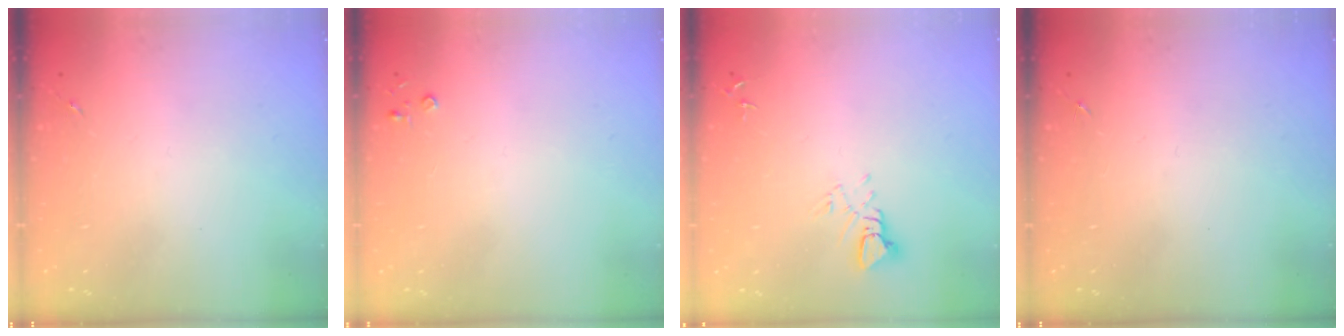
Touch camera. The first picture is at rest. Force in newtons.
{"total": 2.2, "press": 2.2, "slide": 0.3}
{"total": 5.3, "press": 5.3, "slide": 0.3}
{"total": 0.0}